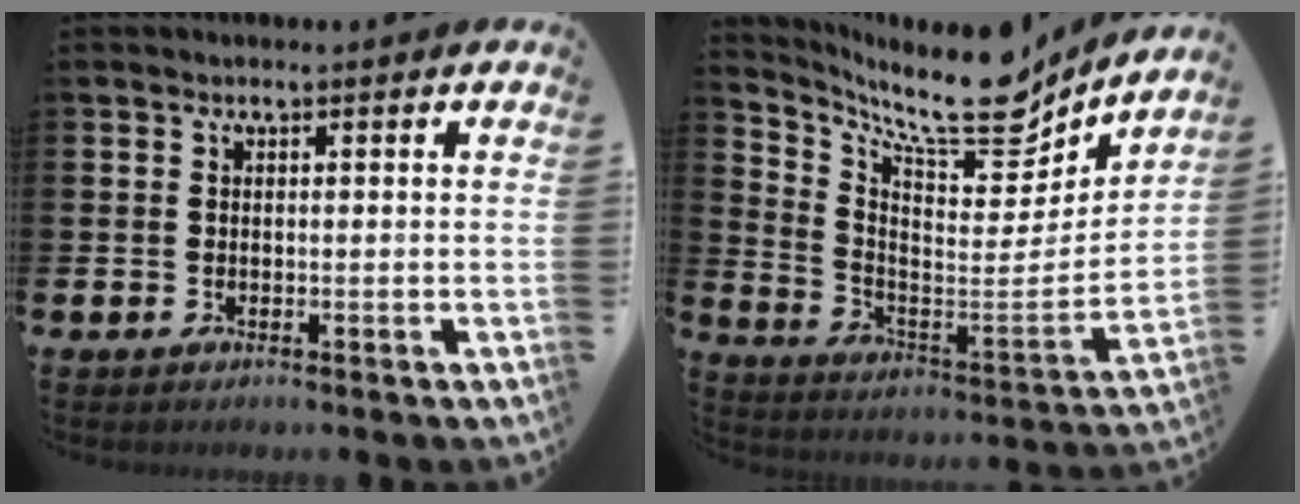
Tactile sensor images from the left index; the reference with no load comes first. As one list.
[{"total": 12.4, "force": [9.9, 3.8, 6.6], "torque": [-0.132, -0.079, 0.160]}]